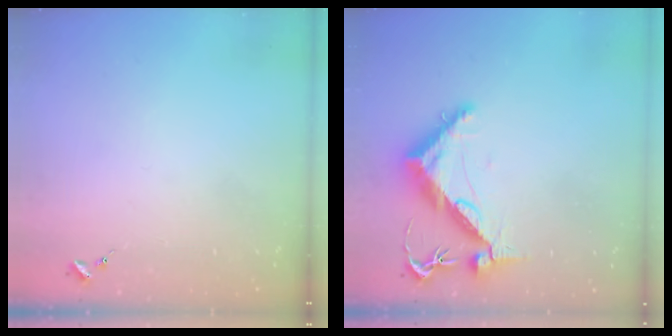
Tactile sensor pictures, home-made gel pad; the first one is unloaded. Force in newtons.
{"total": 11.0, "press": 10.9, "slide": 1.1}